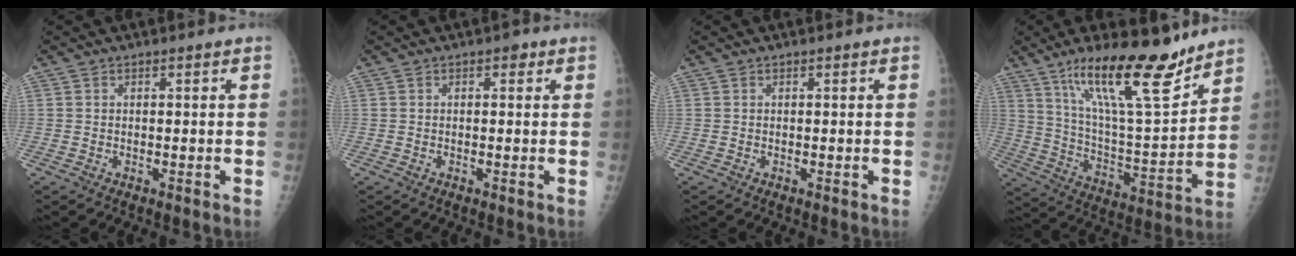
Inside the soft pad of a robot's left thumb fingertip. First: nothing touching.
{"total": 1.3, "force": [0.6, 0.8, 0.9], "torque": [-0.002, 0.002, 0.004]}
{"total": 0.0}
{"total": 21.0, "force": [14.4, 5.1, 14.4], "torque": [-0.213, -0.080, 0.248]}